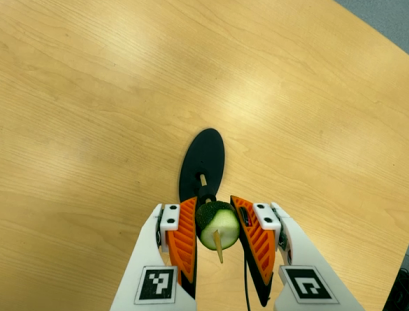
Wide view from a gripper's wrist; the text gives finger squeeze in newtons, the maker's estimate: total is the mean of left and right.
{"total": 8.1, "left": 8.3, "right": 7.9}